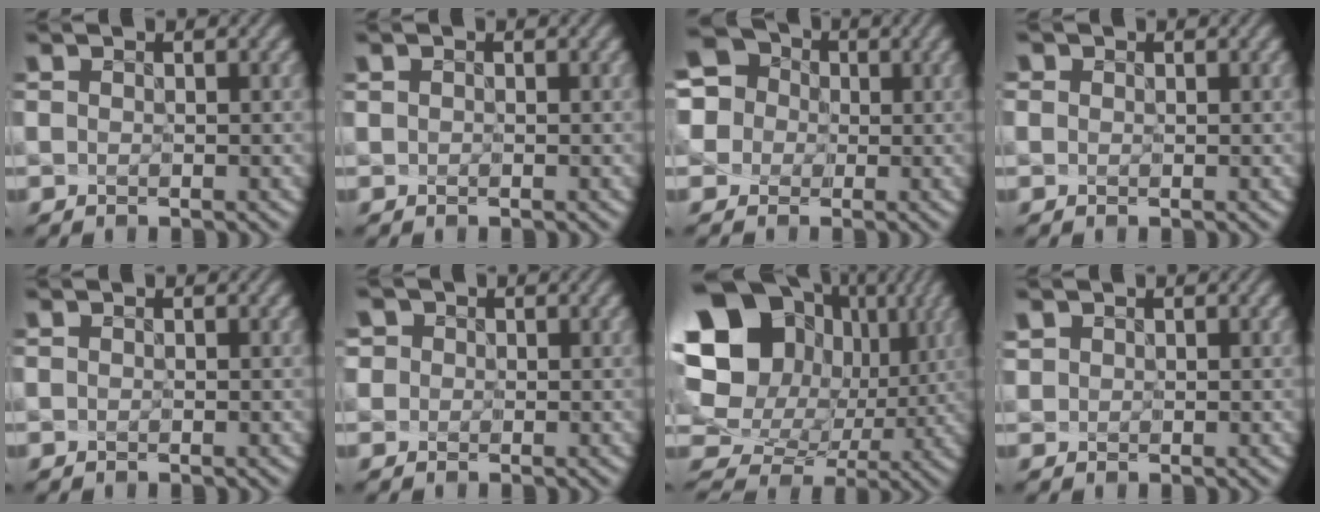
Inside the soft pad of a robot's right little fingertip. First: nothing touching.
{"total": 0.6, "force": [0.3, 0.5, 0.2], "torque": [0.005, 0.005, 0.005]}
{"total": 9.7, "force": [2.1, 8.8, 3.4], "torque": [-0.116, 0.029, 0.035]}
{"total": 2.5, "force": [1.2, 1.8, 1.1], "torque": [-0.026, 0.007, 0.012]}
{"total": 0.0}
{"total": 4.7, "force": [2.4, 3.6, 2.0], "torque": [-0.041, 0.016, 0.031]}
{"total": 18.0, "force": [4.5, 14.3, 9.9], "torque": [-0.205, 0.014, 0.100]}
{"total": 1.8, "force": [1.4, 1.0, 0.4], "torque": [-0.023, -0.011, 0.035]}